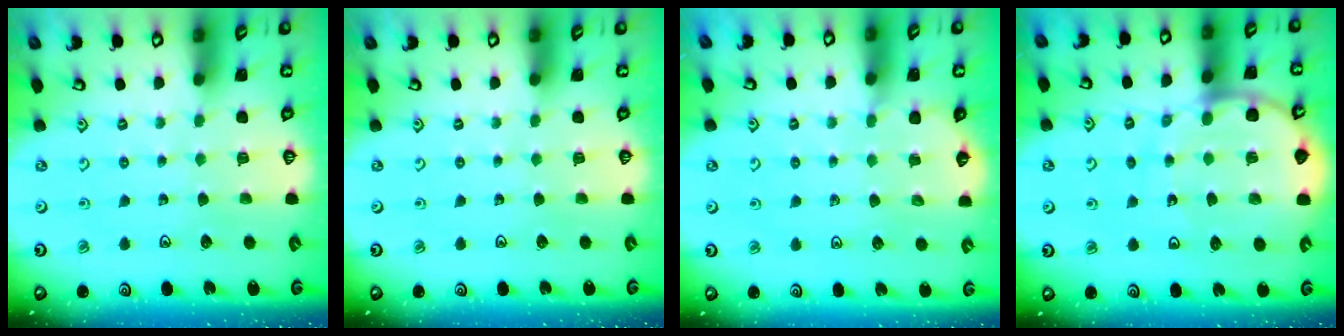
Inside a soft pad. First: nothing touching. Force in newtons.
{"total": 0.0}
{"total": 4.7, "press": 4.7, "slide": 0.7}
{"total": 10.7, "press": 10.6, "slide": 1.4}